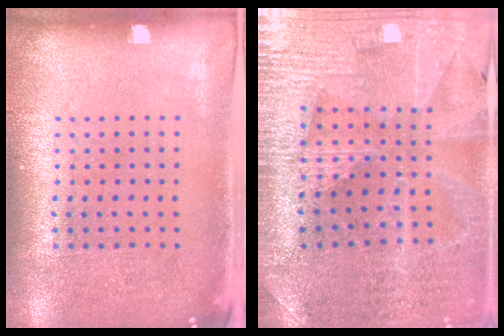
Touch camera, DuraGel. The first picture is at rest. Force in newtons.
{"total": 3.1, "press": 3.0, "slide": 0.4}